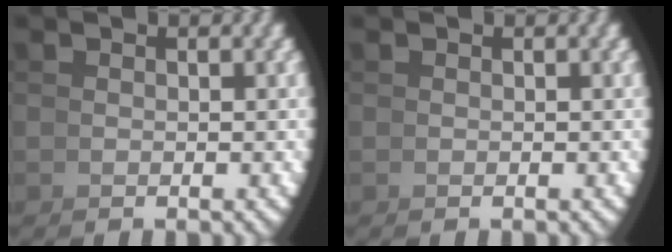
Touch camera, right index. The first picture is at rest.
{"total": 0.0}